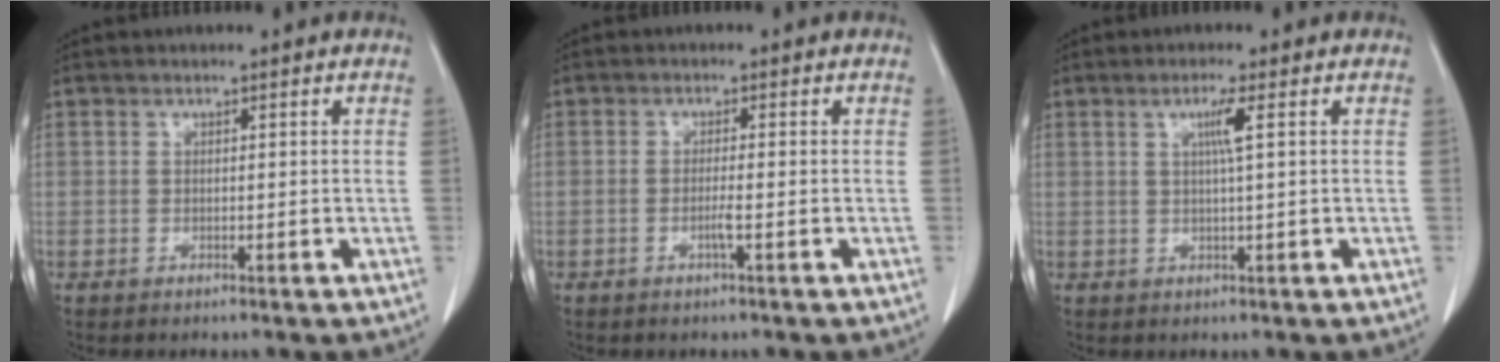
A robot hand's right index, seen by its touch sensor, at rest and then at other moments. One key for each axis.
{"total": 1.7, "fx": -0.6, "fy": -0.2, "fz": 1.6, "tx": -0.034, "ty": -0.003, "tz": -0.013}
{"total": 2.8, "fx": 0.8, "fy": -0.5, "fz": 2.6, "tx": -0.051, "ty": 0.000, "tz": 0.015}